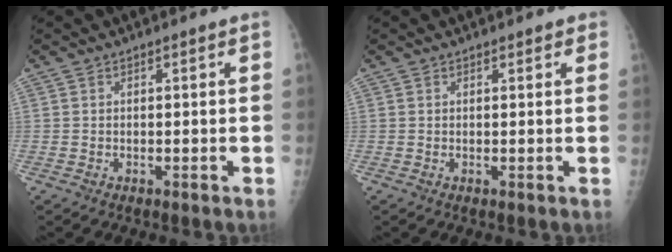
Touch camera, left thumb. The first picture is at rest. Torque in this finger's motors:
{"motor_torque": [-0.33, 0.01, -0.06, 0.03, -0.02]}